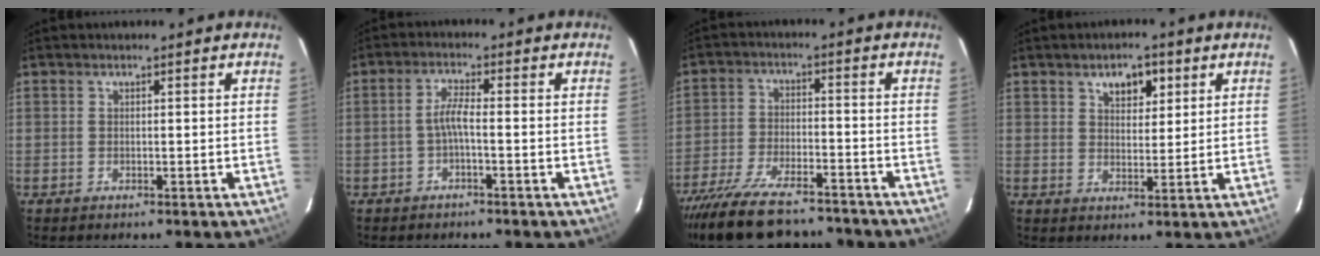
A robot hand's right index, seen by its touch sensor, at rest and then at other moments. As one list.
[{"total": 2.9, "force": [-1.2, 0.1, 2.6], "torque": [-0.056, 0.005, -0.023]}, {"total": 18.7, "force": [-15.6, 6.1, 8.3], "torque": [-0.178, -0.020, -0.245]}, {"total": 5.4, "force": [2.8, 3.1, 3.4], "torque": [-0.048, 0.009, 0.048]}]